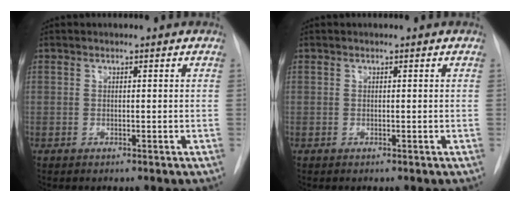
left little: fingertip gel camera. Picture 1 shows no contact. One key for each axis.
{"total": 0.0}